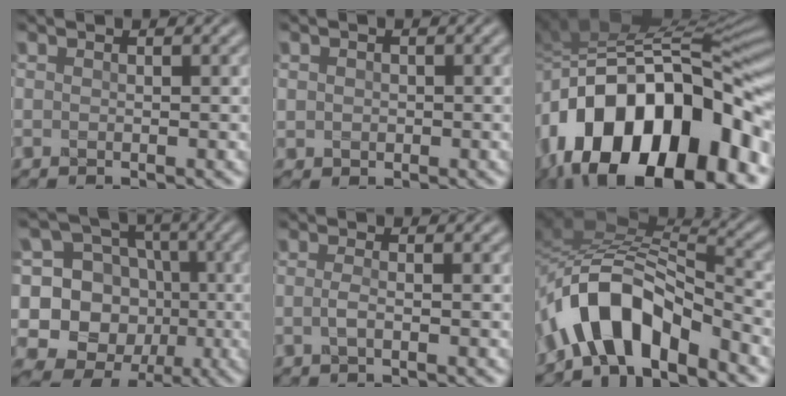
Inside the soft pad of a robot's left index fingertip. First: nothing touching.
{"total": 1.5, "force": [0.4, 1.4, 0.1], "torque": [0.018, 0.002, -0.004]}
{"total": 17.9, "force": [-5.9, 10.1, 13.5], "torque": [-0.224, 0.012, -0.095]}
{"total": 16.4, "force": [0.0, 15.4, 5.7], "torque": [-0.152, 0.031, -0.012]}
{"total": 0.8, "force": [-0.1, 0.1, 0.8], "torque": [-0.020, 0.002, -0.006]}
{"total": 8.4, "force": [-4.6, 3.8, 5.9], "torque": [-0.096, 0.013, -0.090]}